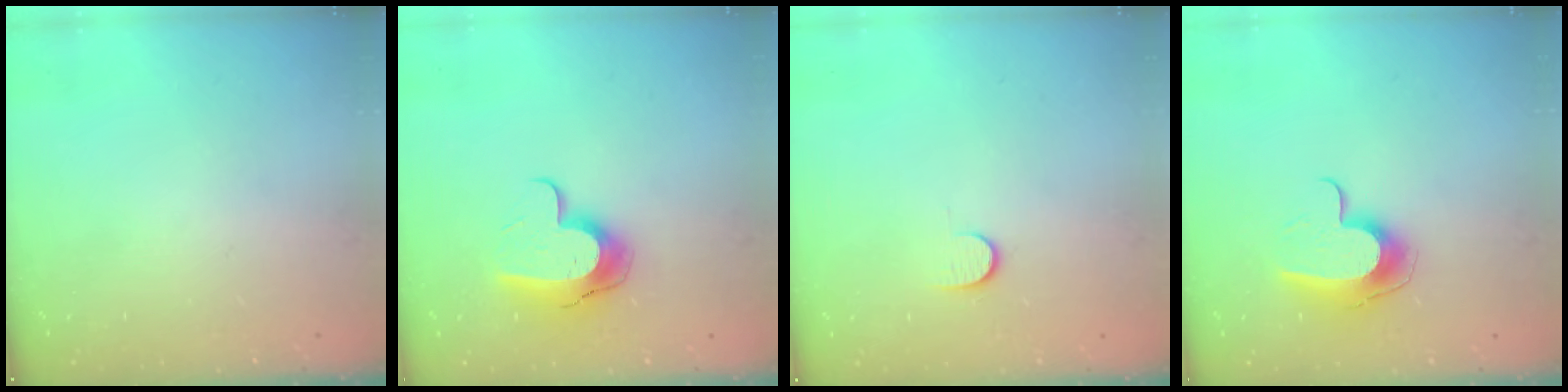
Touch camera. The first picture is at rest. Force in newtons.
{"total": 11.1, "press": 11.1, "slide": 0.9}
{"total": 5.6, "press": 5.6, "slide": 0.6}
{"total": 10.8, "press": 10.8, "slide": 1.0}